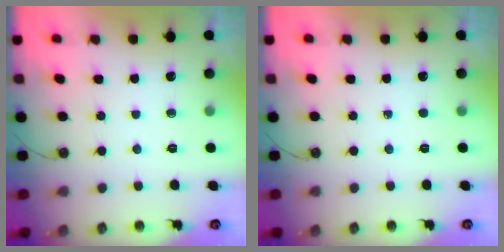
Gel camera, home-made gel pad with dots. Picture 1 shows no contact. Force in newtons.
{"total": 0.0}